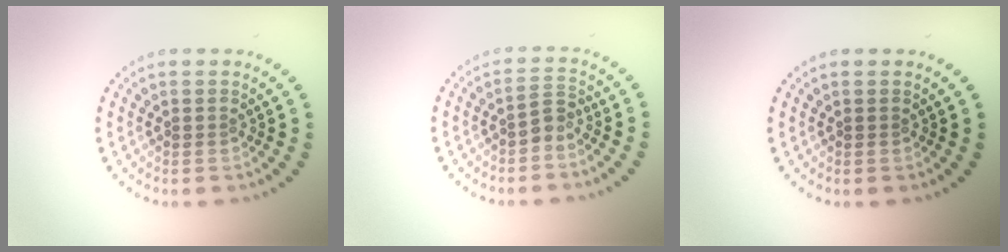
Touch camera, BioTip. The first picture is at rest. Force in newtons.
{"total": 1.4, "press": 1.3, "slide": 0.7}
{"total": 0.0}